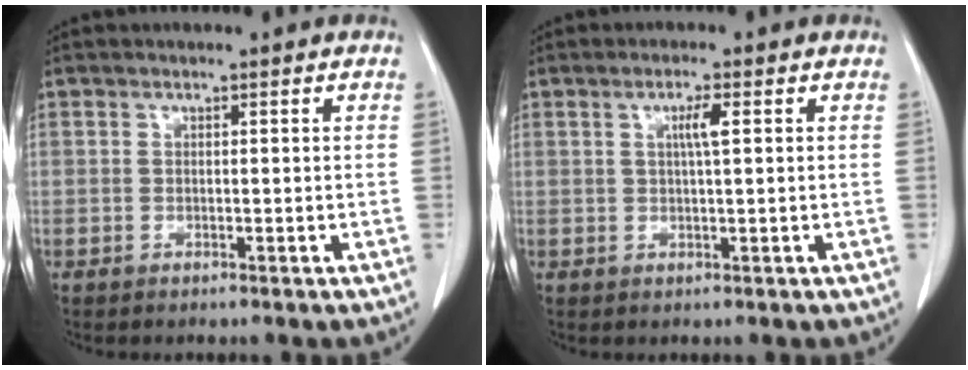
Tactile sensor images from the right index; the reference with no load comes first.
{"total": 2.5, "force": [0.7, -0.1, 2.4], "torque": [-0.045, 0.000, 0.011]}